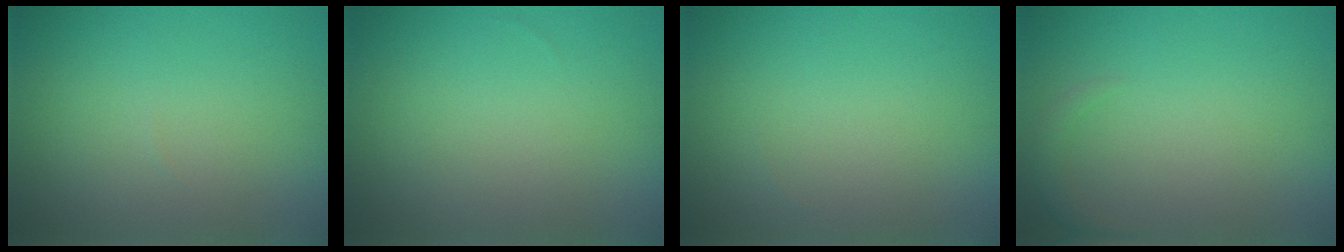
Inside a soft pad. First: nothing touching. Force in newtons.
{"total": 0.0}
{"total": 0.0}
{"total": 1.3, "press": 1.3, "slide": 0.2}